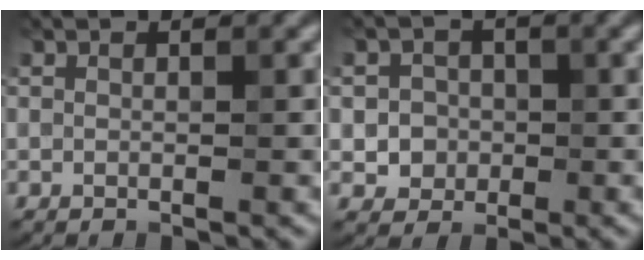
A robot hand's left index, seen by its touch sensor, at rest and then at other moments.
{"total": 2.8, "force": [-0.4, 2.6, 0.9], "torque": [0.005, -0.003, -0.015]}